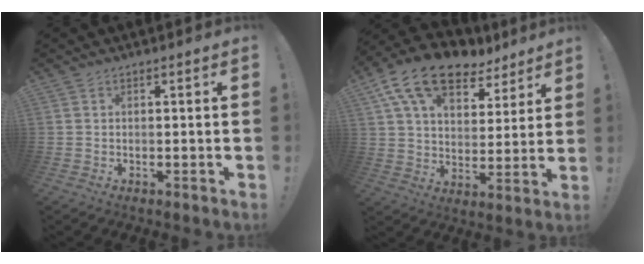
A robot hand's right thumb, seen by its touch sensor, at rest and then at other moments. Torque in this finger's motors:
{"motor_torque": [-0.52, 1.86, 0.66, -0.01, 0.13]}